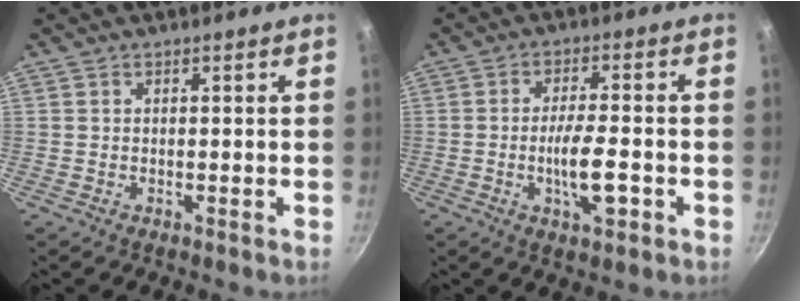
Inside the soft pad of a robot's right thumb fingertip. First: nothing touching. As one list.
[{"total": 8.0, "force": [-2.4, 2.3, 7.3], "torque": [-0.119, 0.011, -0.041]}]